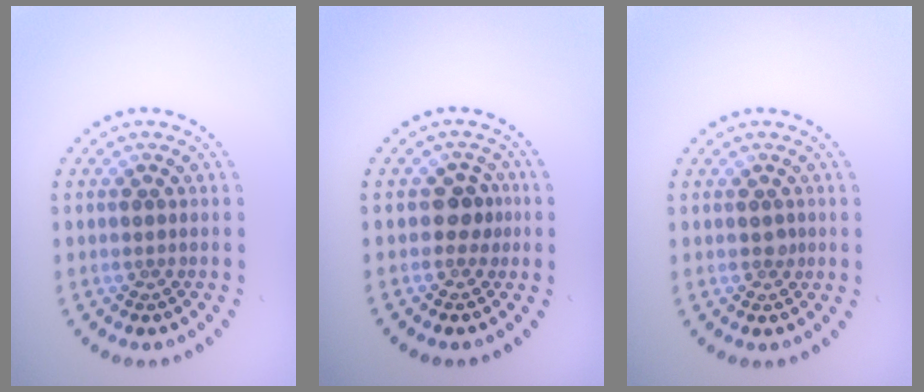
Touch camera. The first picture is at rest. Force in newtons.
{"total": 1.7, "press": 1.4, "slide": 0.9}
{"total": 0.6, "press": 0.5, "slide": 0.3}